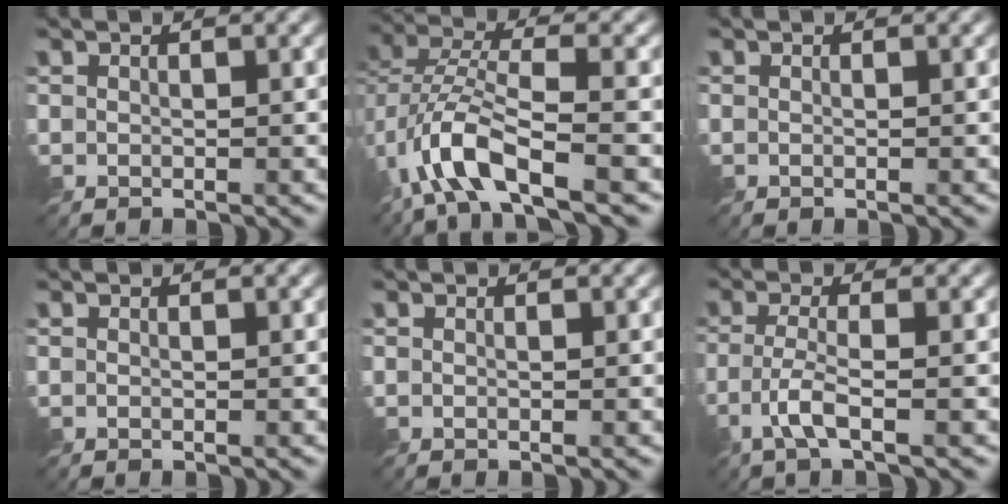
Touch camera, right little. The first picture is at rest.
{"total": 6.6, "force": [-3.2, 2.3, 5.3], "torque": [-0.108, 0.001, -0.069]}
{"total": 0.0}
{"total": 0.0}
{"total": 0.0}
{"total": 3.1, "force": [-1.5, 0.5, 2.6], "torque": [-0.060, 0.001, -0.041]}